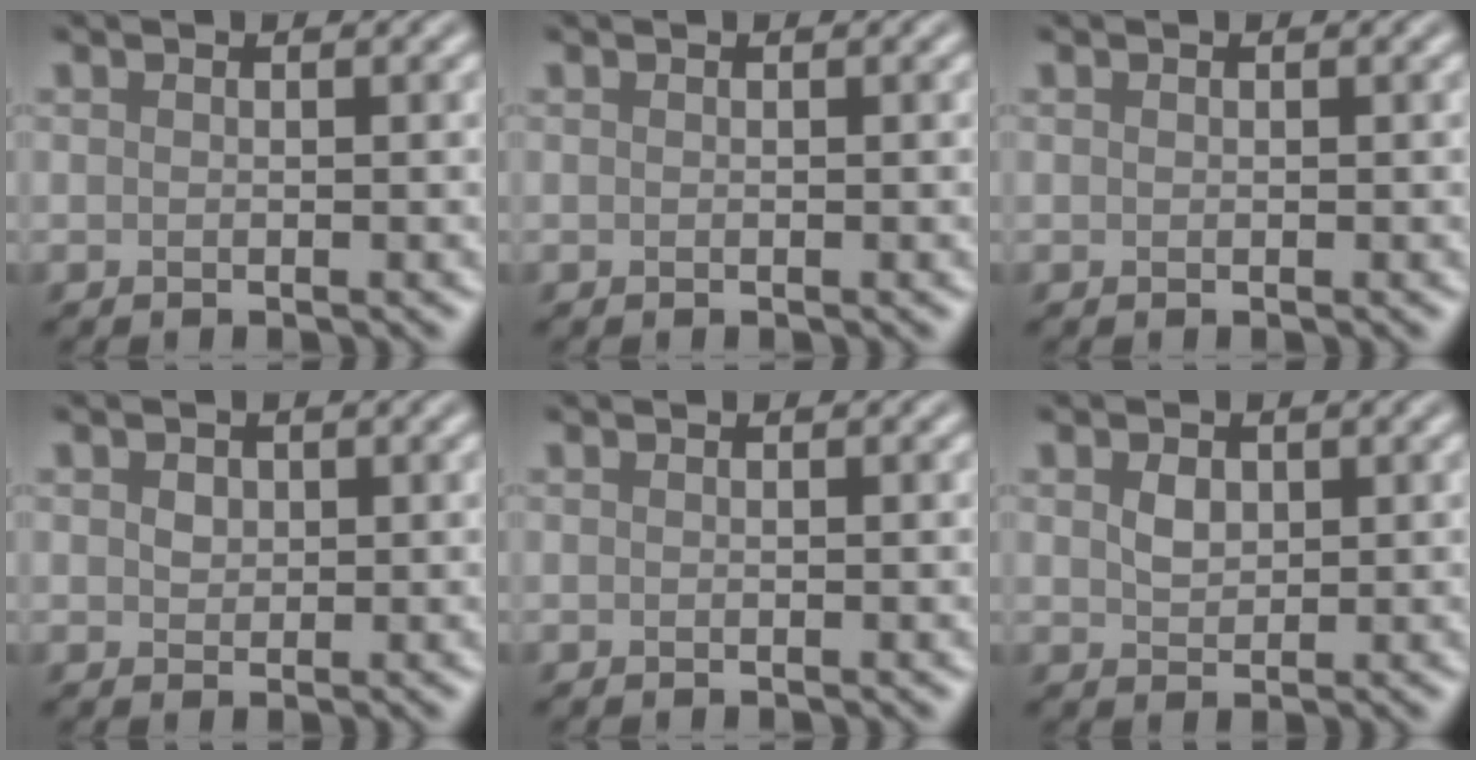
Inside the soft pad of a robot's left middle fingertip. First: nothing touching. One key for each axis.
{"total": 0.0}
{"total": 0.0}
{"total": 1.1, "fx": 0.4, "fy": 1.0, "fz": 0.4, "tx": -0.012, "ty": 0.000, "tz": 0.007}
{"total": 0.0}
{"total": 1.6, "fx": 0.6, "fy": 1.2, "fz": 0.9, "tx": -0.023, "ty": 0.000, "tz": 0.013}